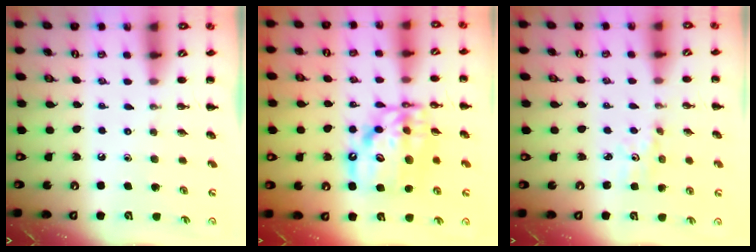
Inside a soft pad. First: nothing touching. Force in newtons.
{"total": 14.0, "press": 13.5, "slide": 3.9}
{"total": 2.4, "press": 2.3, "slide": 0.7}